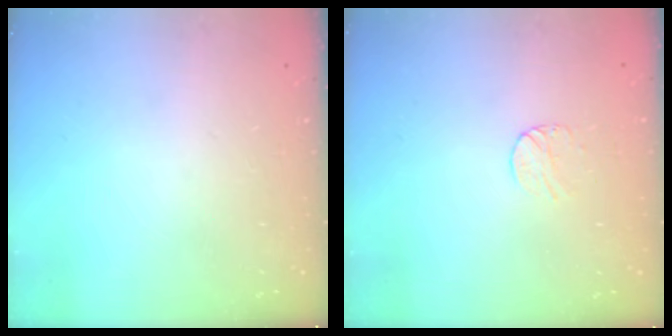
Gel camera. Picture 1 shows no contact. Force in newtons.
{"total": 6.1, "press": 6.1, "slide": 0.5}